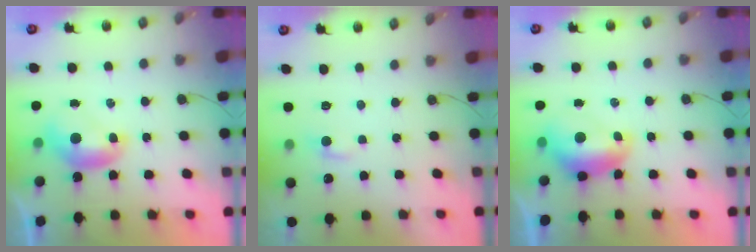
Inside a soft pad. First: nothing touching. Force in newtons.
{"total": 0.8, "press": 0.7, "slide": 0.4}
{"total": 1.7, "press": 1.6, "slide": 0.5}